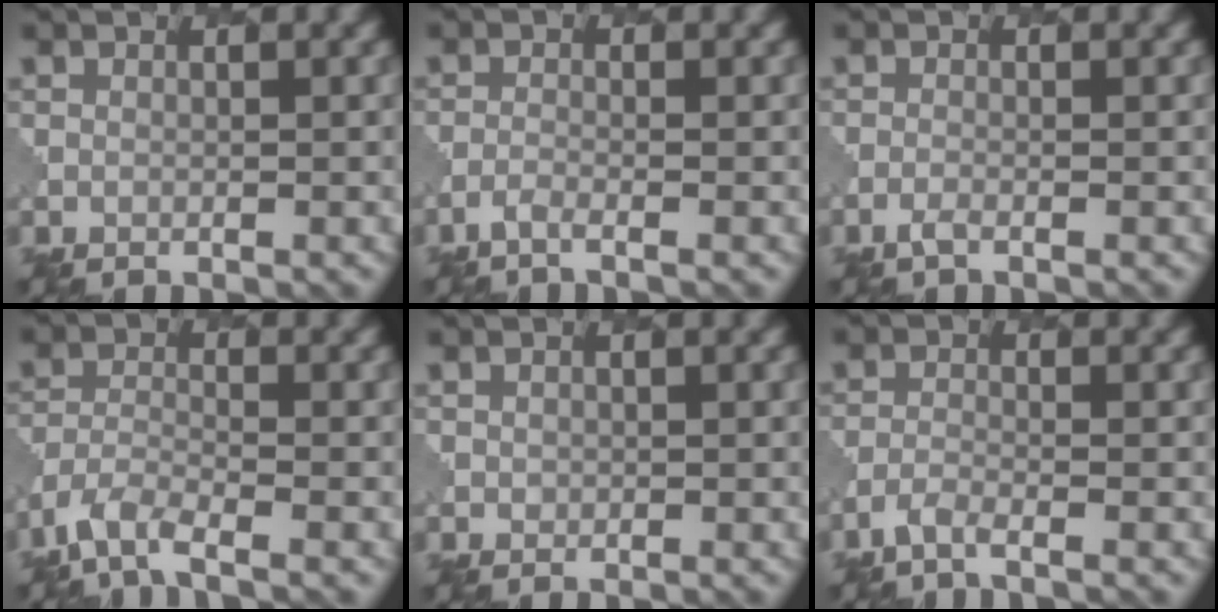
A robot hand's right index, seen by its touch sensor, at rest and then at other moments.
{"total": 1.3, "force": [-1.0, 0.3, 0.7], "torque": [-0.010, -0.003, -0.031]}
{"total": 0.8, "force": [-0.6, 0.2, 0.5], "torque": [-0.010, -0.002, -0.019]}
{"total": 4.2, "force": [-3.2, 1.3, 2.4], "torque": [-0.053, -0.012, -0.070]}
{"total": 0.7, "force": [0.1, 0.7, 0.2], "torque": [-0.002, -0.006, 0.003]}
{"total": 1.8, "force": [-1.5, 0.4, 1.0], "torque": [-0.023, -0.007, -0.042]}